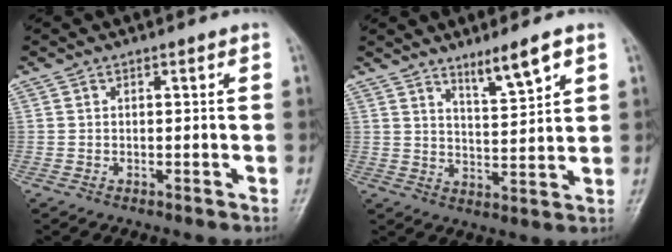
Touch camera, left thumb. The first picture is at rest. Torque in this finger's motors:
{"motor_torque": [0.01, -0.13, 0.08, -0.36, 0.10]}